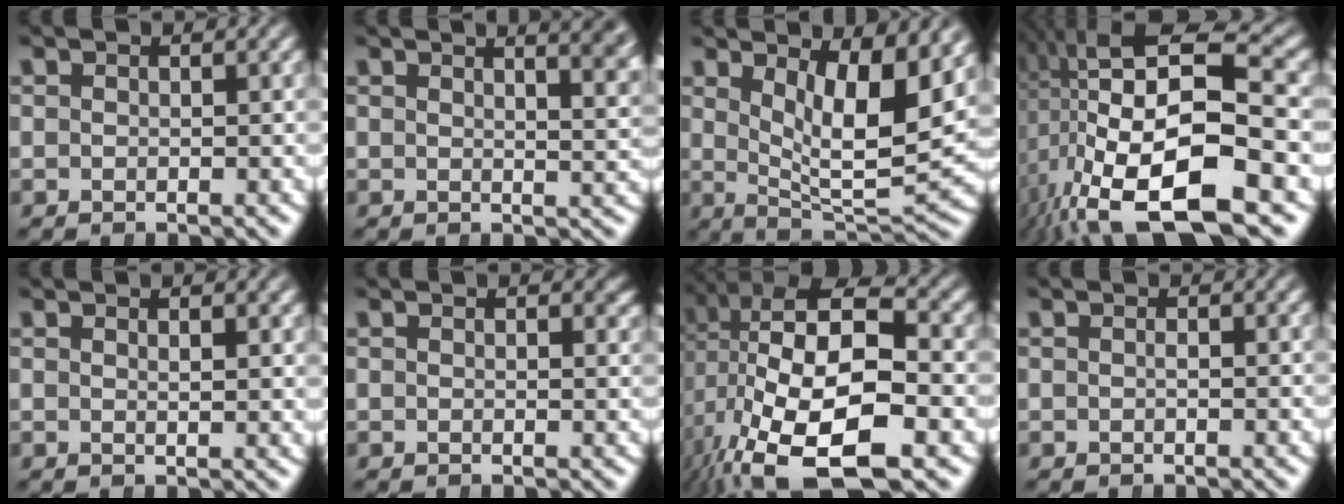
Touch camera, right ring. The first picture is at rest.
{"total": 5.3, "force": [3.2, 1.2, 4.0], "torque": [-0.020, 0.010, 0.041]}
{"total": 9.2, "force": [2.8, 3.7, 7.9], "torque": [-0.112, -0.023, 0.051]}
{"total": 14.1, "force": [-0.2, 6.6, 12.4], "torque": [-0.220, -0.022, 0.013]}
{"total": 1.2, "force": [0.8, -0.8, 0.5], "torque": [-0.002, -0.004, 0.016]}
{"total": 0.9, "force": [0.7, 0.3, 0.5], "torque": [0.000, 0.001, 0.006]}
{"total": 13.0, "force": [-0.8, 7.2, 10.8], "torque": [-0.202, -0.034, 0.008]}
{"total": 0.0}